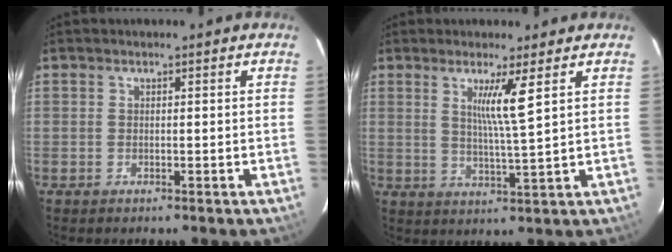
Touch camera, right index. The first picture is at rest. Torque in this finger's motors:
{"motor_torque": [0.70, 0.30, 0.23, 0.06]}